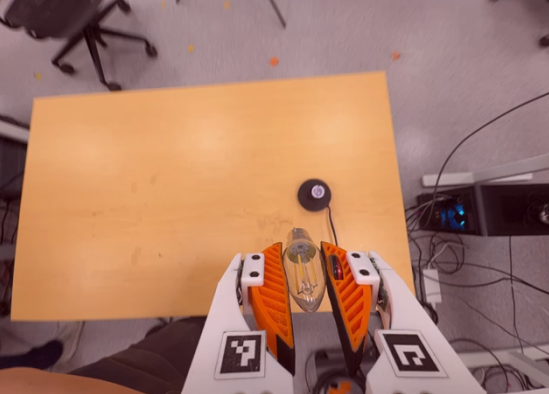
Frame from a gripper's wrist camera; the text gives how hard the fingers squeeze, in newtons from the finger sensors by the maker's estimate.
{"total": 12.1, "left": 12.9, "right": 11.2}